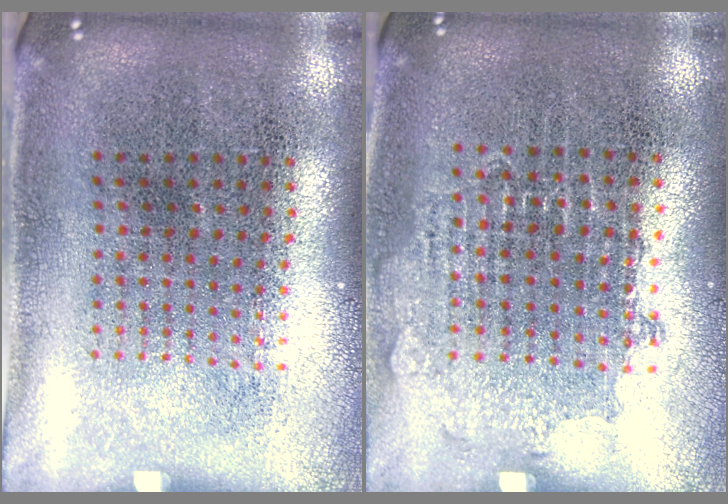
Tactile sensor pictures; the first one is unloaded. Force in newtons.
{"total": 0.8, "press": 0.8, "slide": 0.2}